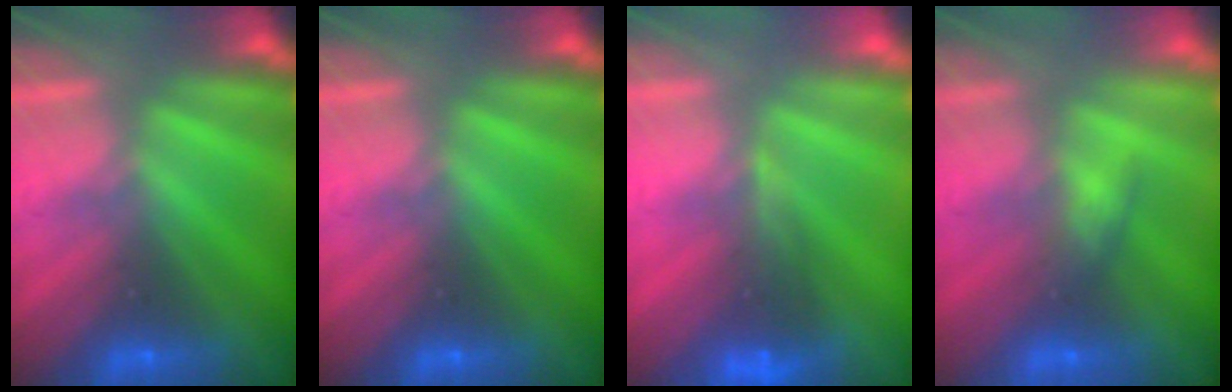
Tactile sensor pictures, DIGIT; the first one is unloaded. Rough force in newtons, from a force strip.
{"total": 0.0}
{"total": 4.8}
{"total": 2.6}